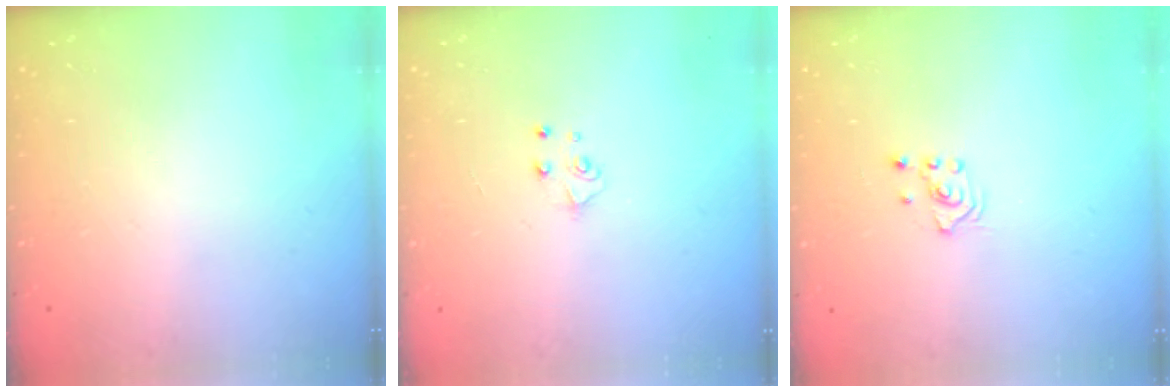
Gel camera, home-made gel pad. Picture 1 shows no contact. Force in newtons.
{"total": 4.5, "press": 4.4, "slide": 1.0}
{"total": 2.0, "press": 2.0, "slide": 0.2}